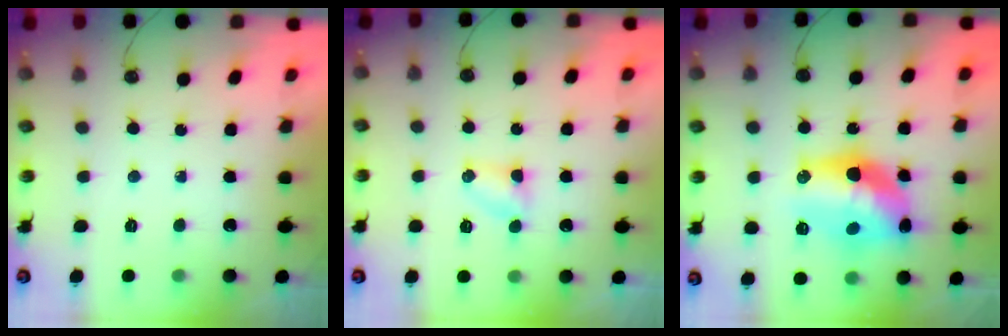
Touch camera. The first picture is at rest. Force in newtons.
{"total": 3.2, "press": 3.1, "slide": 0.4}
{"total": 16.9, "press": 16.4, "slide": 4.1}